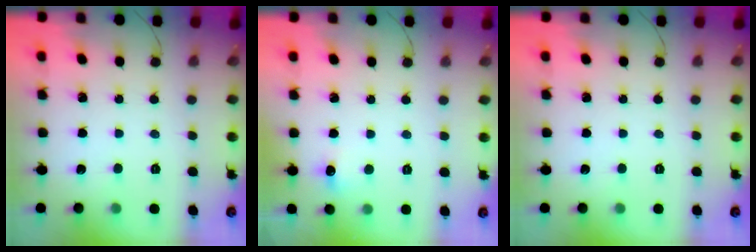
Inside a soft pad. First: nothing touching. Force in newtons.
{"total": 5.1, "press": 4.9, "slide": 1.4}
{"total": 0.0}